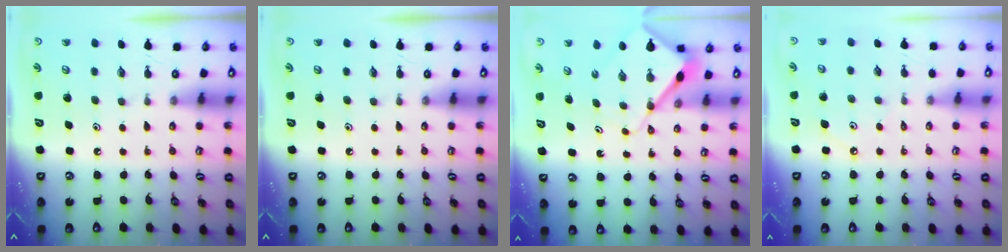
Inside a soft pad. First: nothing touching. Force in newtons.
{"total": 0.0}
{"total": 8.4, "press": 8.4, "slide": 0.9}
{"total": 1.7, "press": 1.7, "slide": 0.3}